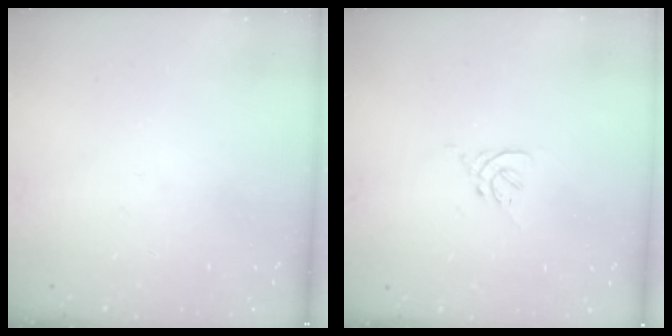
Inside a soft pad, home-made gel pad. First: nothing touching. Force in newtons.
{"total": 1.6, "press": 1.5, "slide": 0.6}